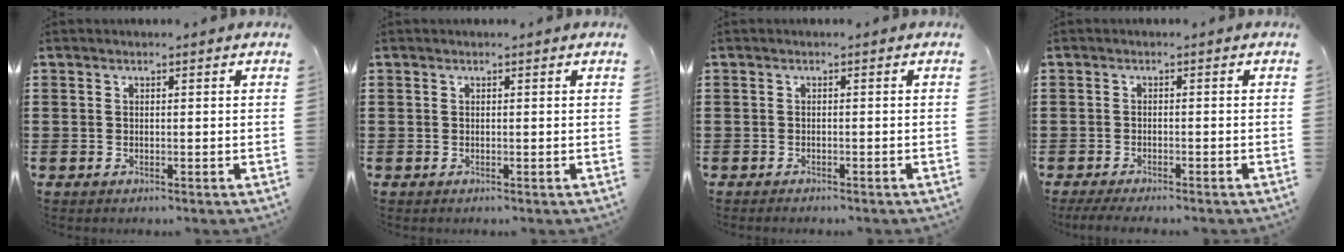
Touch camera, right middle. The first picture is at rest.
{"total": 0.0}
{"total": 0.6, "force": [-0.6, 0.0, 0.0], "torque": [-0.002, -0.001, -0.012]}
{"total": 1.6, "force": [-1.4, 0.1, 0.6], "torque": [-0.011, 0.000, -0.027]}